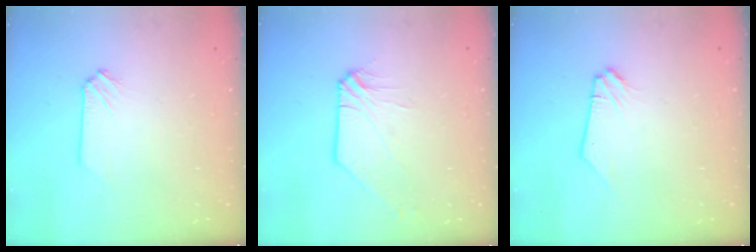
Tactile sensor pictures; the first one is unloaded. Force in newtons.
{"total": 1.7, "press": 1.6, "slide": 0.3}
{"total": 0.0}